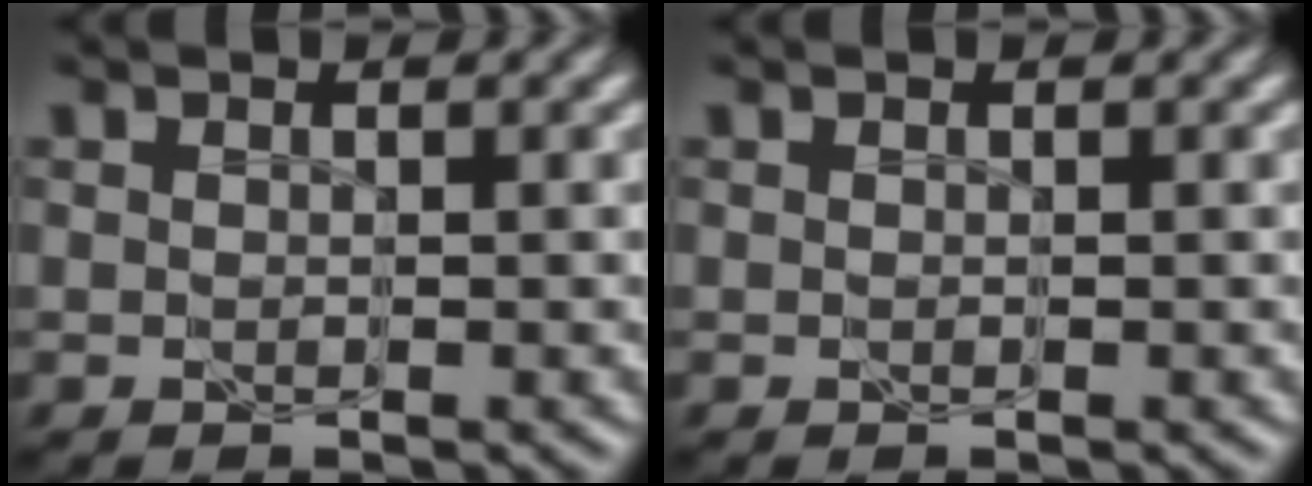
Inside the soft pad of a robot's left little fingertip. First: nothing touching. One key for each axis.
{"total": 0.0}